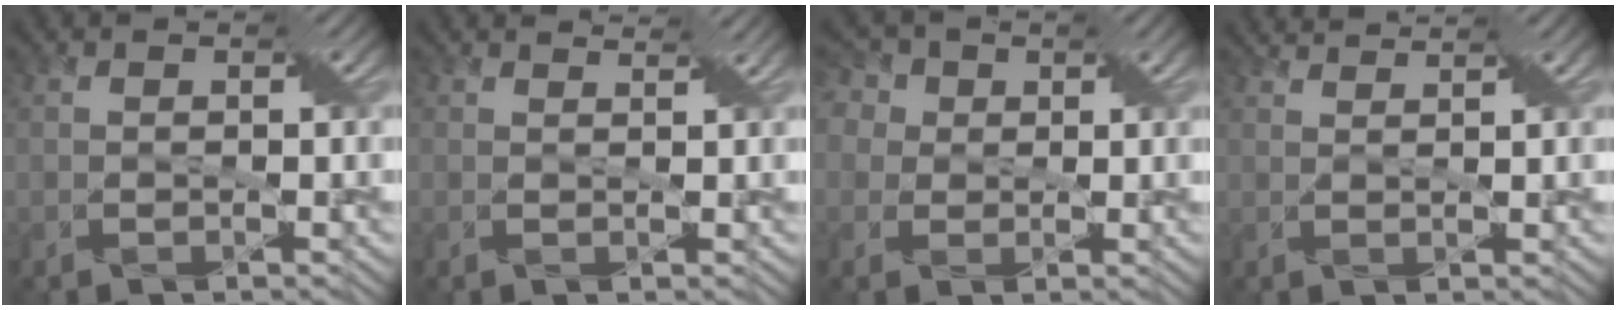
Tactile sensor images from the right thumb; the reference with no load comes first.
{"total": 1.7, "force": [1.6, 0.0, 0.6], "torque": [-0.017, 0.002, 0.020]}
{"total": 8.4, "force": [4.3, 6.1, 4.0], "torque": [-0.120, 0.035, 0.051]}
{"total": 3.2, "force": [3.0, -0.3, 0.9], "torque": [-0.032, 0.002, 0.044]}